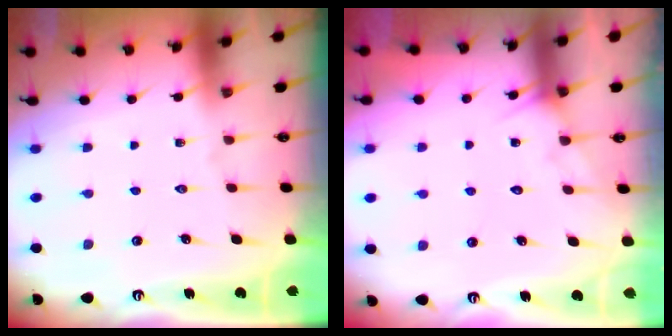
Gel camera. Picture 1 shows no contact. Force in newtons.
{"total": 6.0, "press": 5.9, "slide": 0.5}